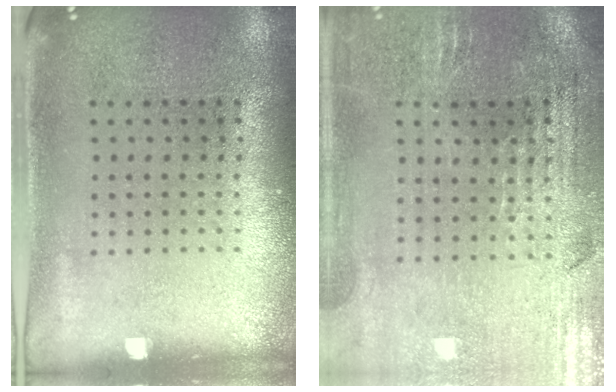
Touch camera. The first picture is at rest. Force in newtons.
{"total": 1.3, "press": 1.3, "slide": 0.3}